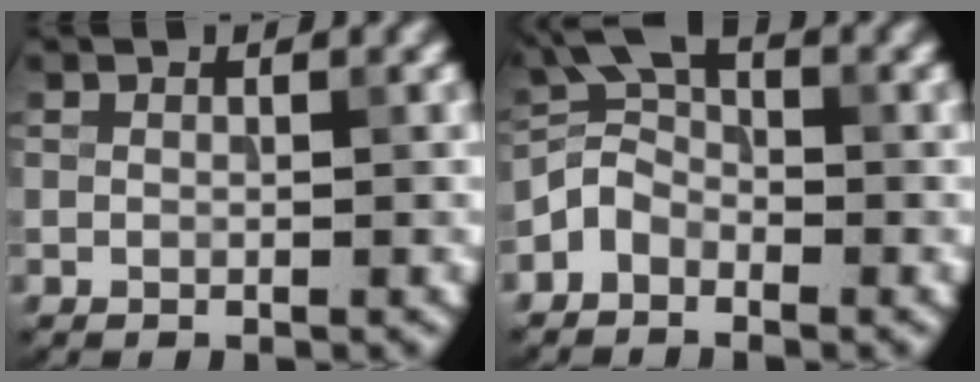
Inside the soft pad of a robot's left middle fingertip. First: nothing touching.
{"total": 2.9, "force": [-1.9, 1.7, 1.3], "torque": [-0.026, 0.011, -0.051]}